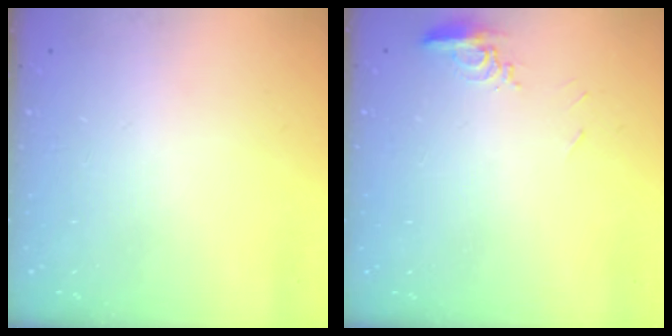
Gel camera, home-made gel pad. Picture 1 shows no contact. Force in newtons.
{"total": 8.3, "press": 8.1, "slide": 1.9}